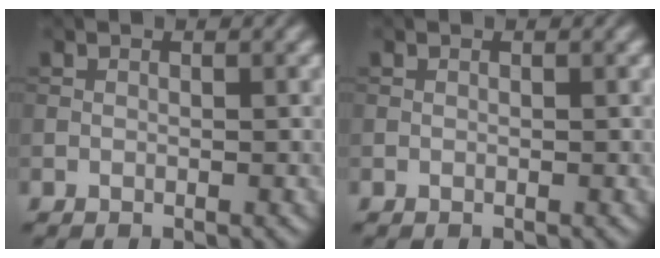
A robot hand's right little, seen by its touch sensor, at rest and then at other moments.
{"total": 0.0}